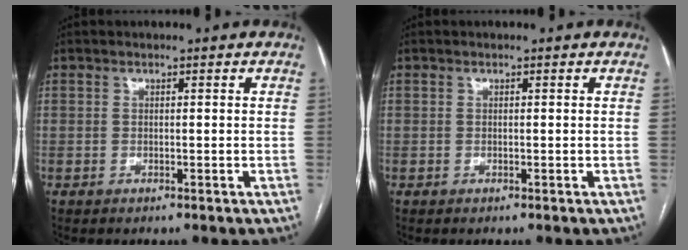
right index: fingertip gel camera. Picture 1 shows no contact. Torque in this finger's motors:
{"motor_torque": [0.00, 0.00, 0.00, 0.00]}